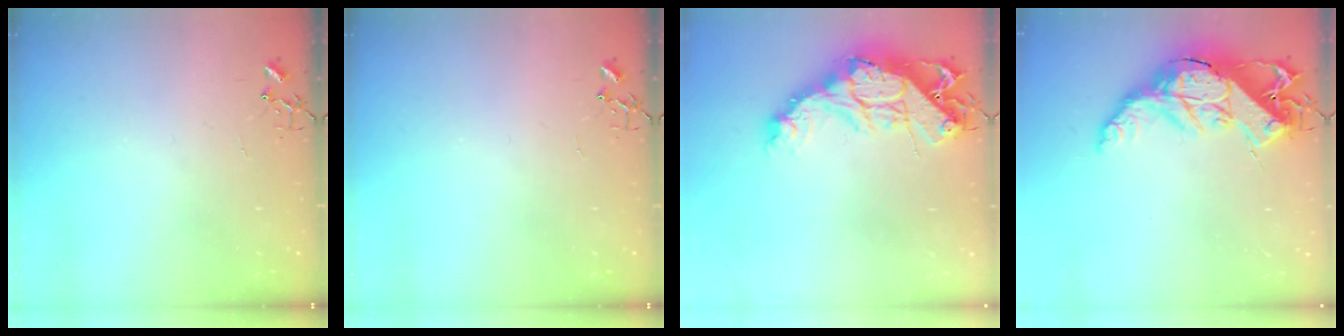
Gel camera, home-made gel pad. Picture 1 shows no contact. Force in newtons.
{"total": 0.0}
{"total": 18.5, "press": 18.4, "slide": 2.0}
{"total": 19.6, "press": 19.6, "slide": 1.2}